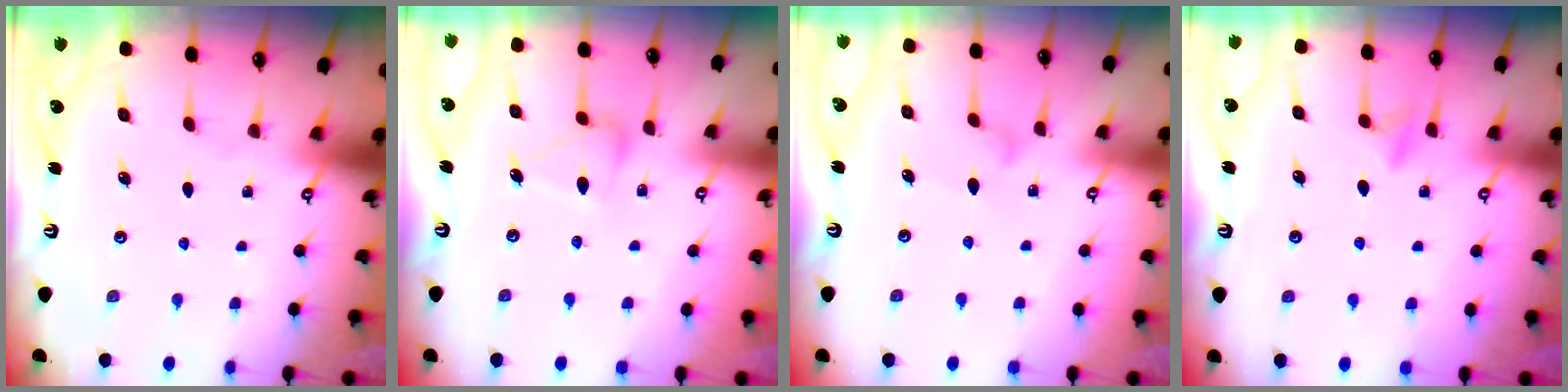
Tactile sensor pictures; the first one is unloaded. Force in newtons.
{"total": 9.5, "press": 9.5, "slide": 0.5}
{"total": 5.9, "press": 5.9, "slide": 0.3}
{"total": 5.6, "press": 5.6, "slide": 0.7}